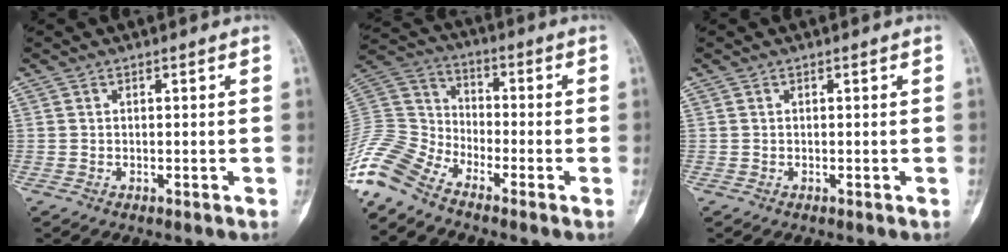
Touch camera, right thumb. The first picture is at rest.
{"total": 12.3, "force": [-9.9, 5.2, 5.3], "torque": [-0.120, 0.054, -0.210]}
{"total": 0.0}